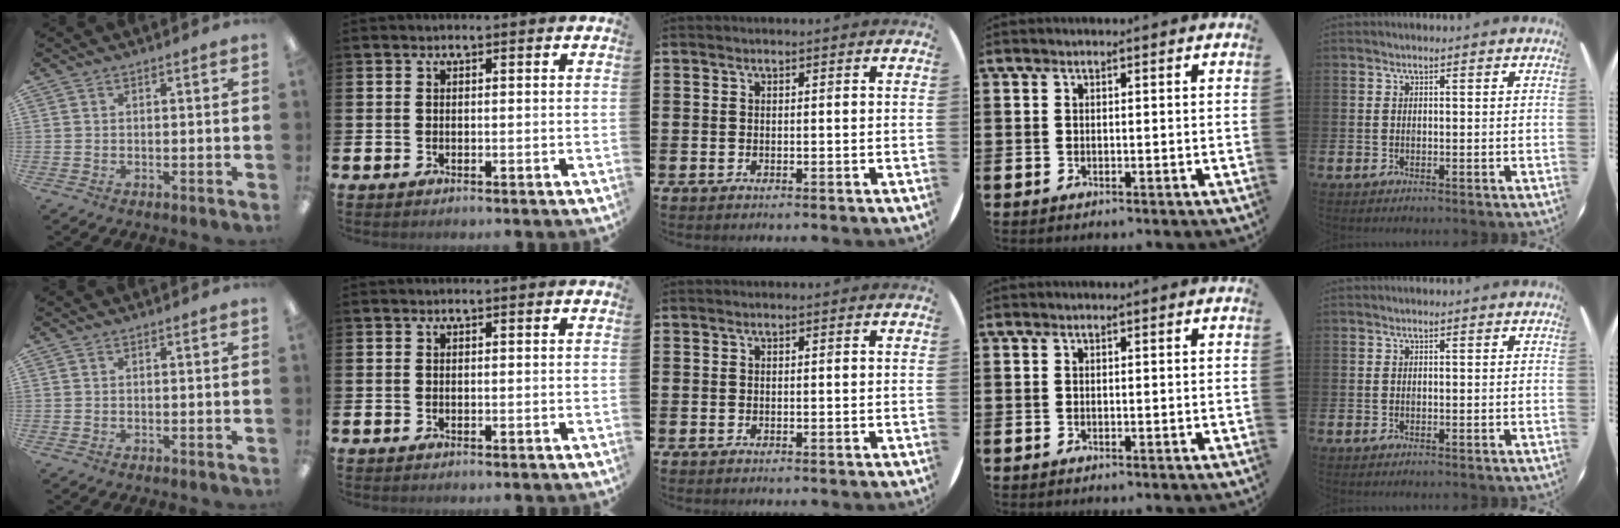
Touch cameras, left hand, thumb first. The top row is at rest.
{}